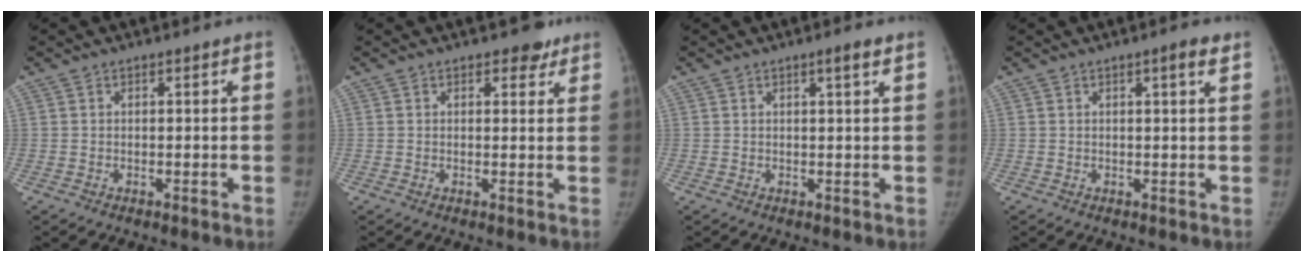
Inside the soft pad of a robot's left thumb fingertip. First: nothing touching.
{"total": 2.8, "force": [2.0, 1.6, 1.1], "torque": [0.009, -0.008, 0.022]}
{"total": 2.0, "force": [1.2, 0.0, 1.6], "torque": [-0.027, -0.005, 0.019]}
{"total": 2.4, "force": [1.3, 0.2, 2.0], "torque": [-0.028, -0.004, 0.017]}